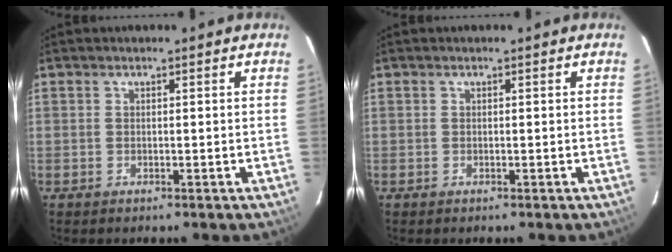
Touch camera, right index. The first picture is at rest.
{"total": 0.0}